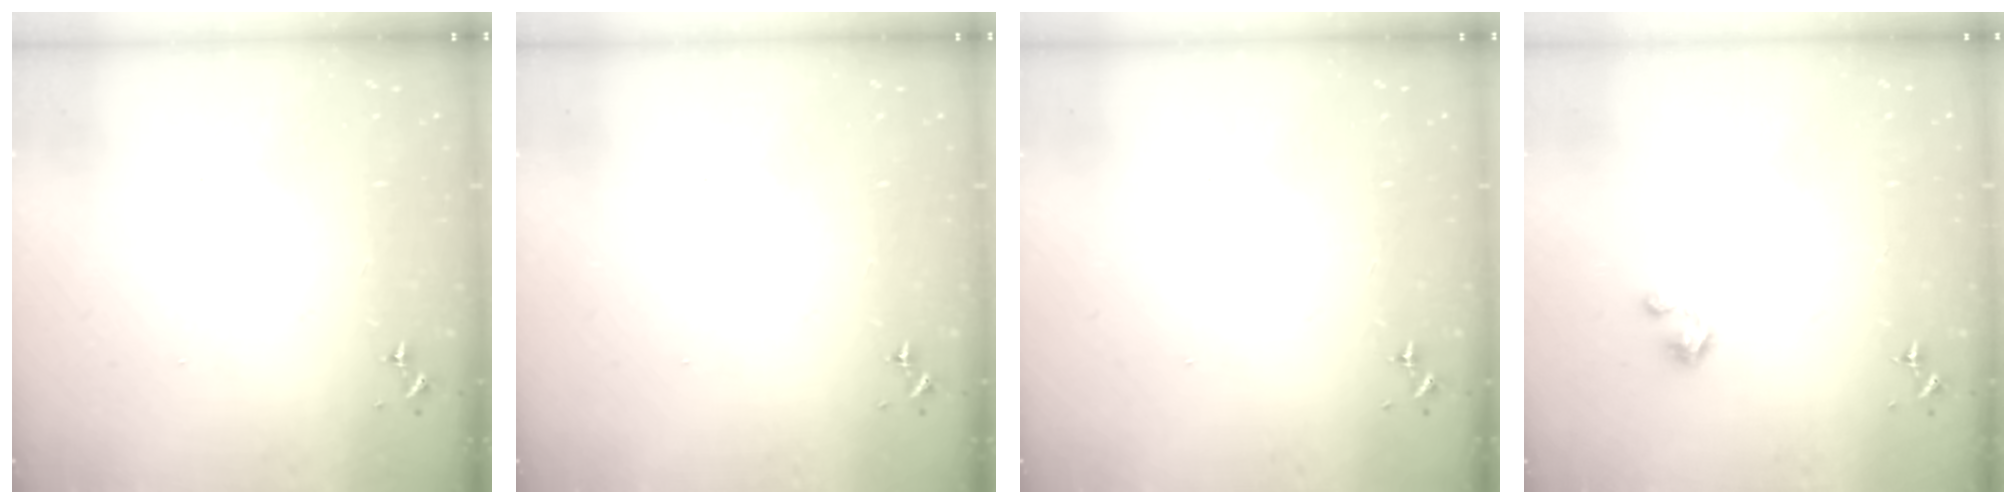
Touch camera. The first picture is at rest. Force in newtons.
{"total": 0.0}
{"total": 0.0}
{"total": 3.0, "press": 2.9, "slide": 0.2}